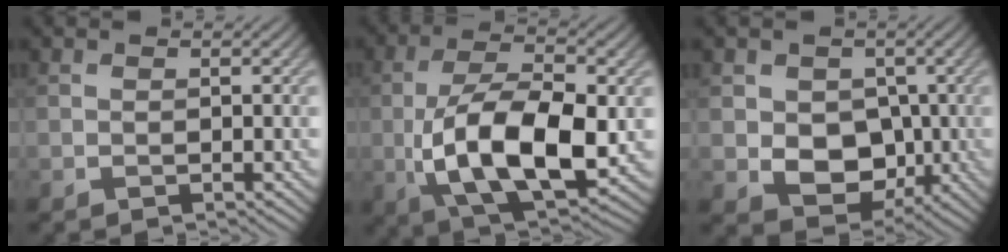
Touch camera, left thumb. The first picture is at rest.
{"total": 14.4, "force": [-2.4, 6.8, 12.5], "torque": [-0.233, -0.007, -0.047]}
{"total": 7.2, "force": [-0.6, 5.9, 4.2], "torque": [-0.074, -0.011, -0.023]}